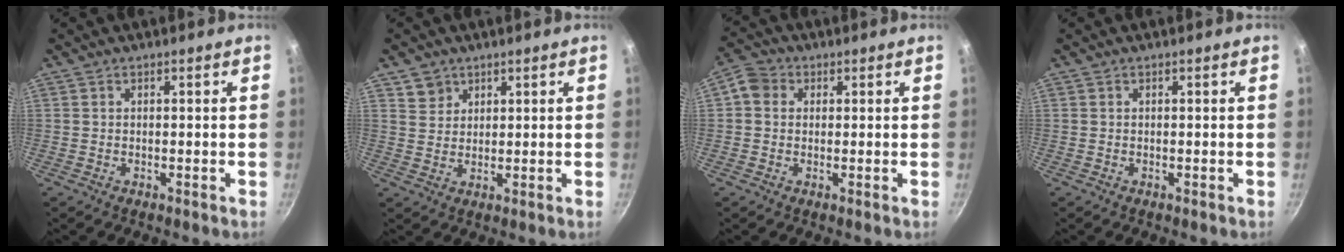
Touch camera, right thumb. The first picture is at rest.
{"total": 3.8, "force": [2.3, 3.0, 0.6], "torque": [0.012, 0.001, 0.043]}
{"total": 4.5, "force": [0.6, 3.9, 2.0], "torque": [-0.021, 0.006, -0.004]}
{"total": 0.0}